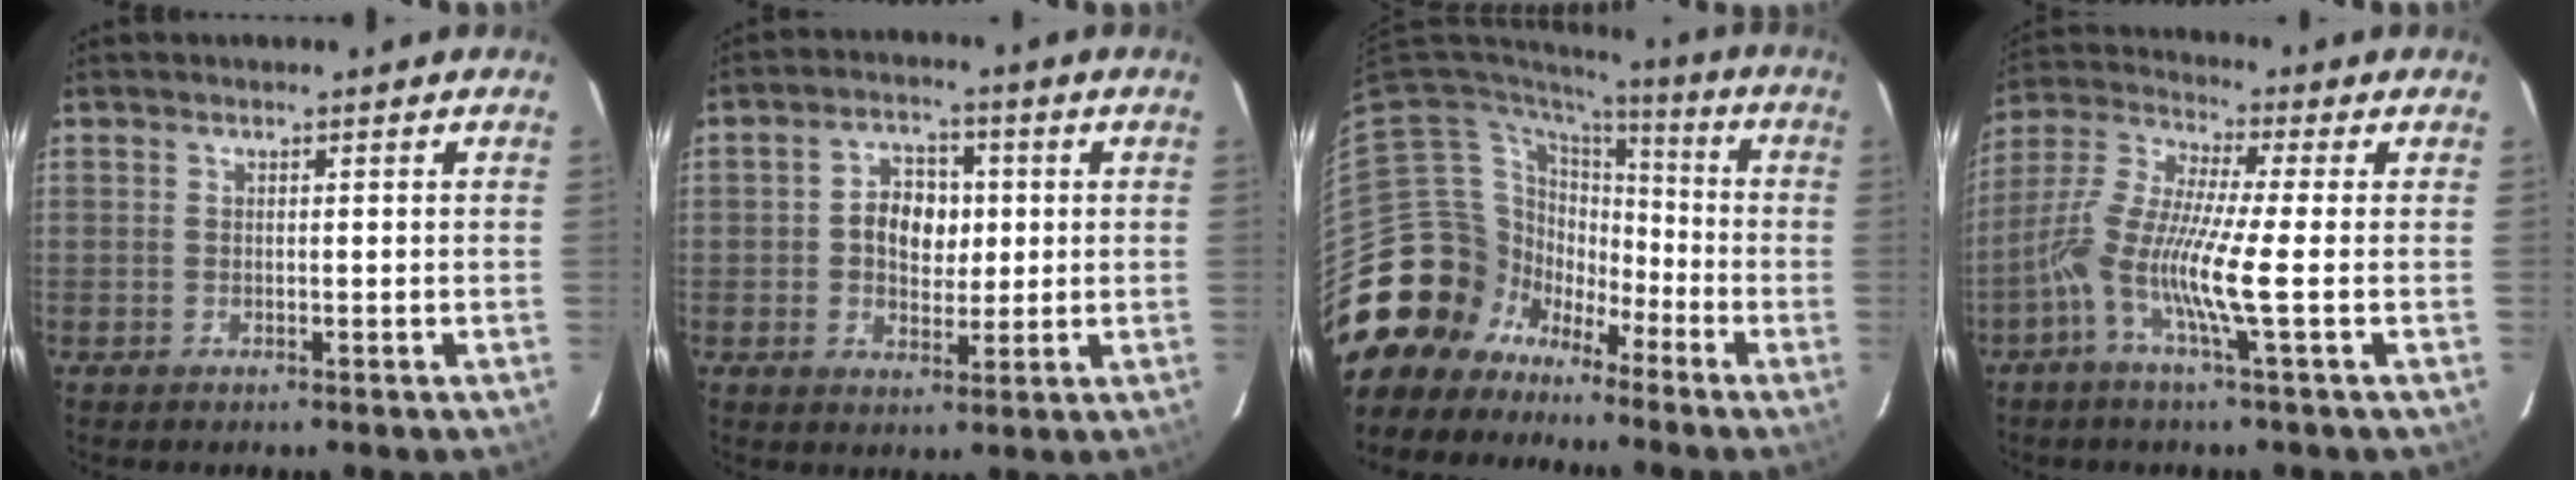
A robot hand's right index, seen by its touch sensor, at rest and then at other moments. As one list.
[{"total": 7.4, "force": [0.6, 5.5, 4.9], "torque": [-0.089, 0.017, 0.013]}, {"total": 16.4, "force": [-8.0, 13.8, 3.6], "torque": [-0.109, 0.047, -0.134]}, {"total": 10.1, "force": [-3.1, -0.5, 9.5], "torque": [-0.200, 0.006, -0.071]}]